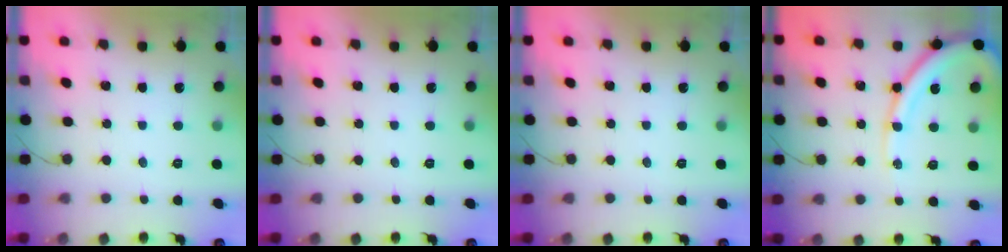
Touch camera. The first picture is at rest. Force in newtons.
{"total": 0.0}
{"total": 0.0}
{"total": 13.3, "press": 13.2, "slide": 1.4}